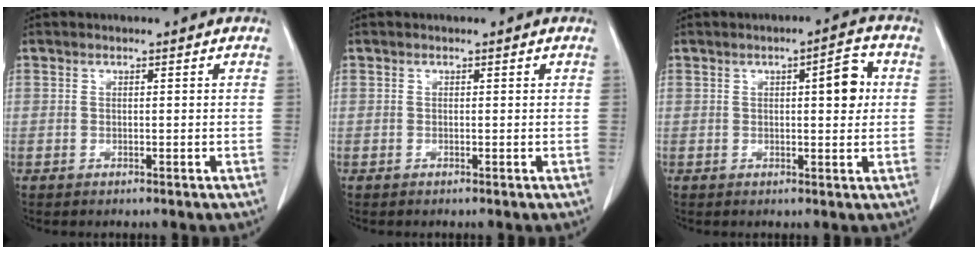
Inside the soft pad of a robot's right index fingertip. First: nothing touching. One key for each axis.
{"total": 0.0}
{"total": 5.1, "fx": 0.9, "fy": 1.3, "fz": 4.8, "tx": -0.065, "ty": 0.007, "tz": 0.010}